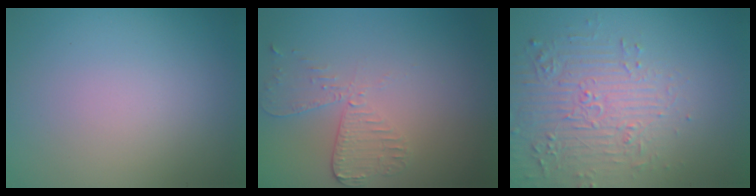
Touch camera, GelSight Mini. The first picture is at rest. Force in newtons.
{"total": 2.9, "press": 2.6, "slide": 1.3}
{"total": 4.9, "press": 4.1, "slide": 2.7}